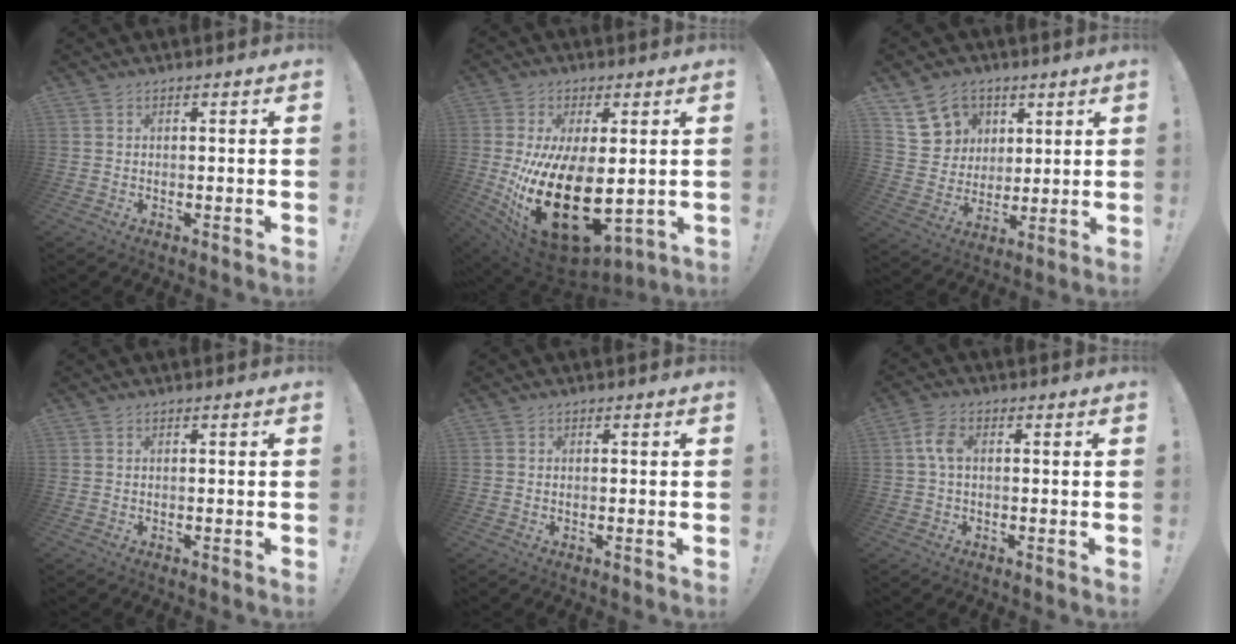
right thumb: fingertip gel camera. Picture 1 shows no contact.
{"total": 25.0, "force": [-2.2, 13.2, 21.2], "torque": [-0.390, -0.016, -0.012]}
{"total": 12.6, "force": [6.8, 10.2, 3.1], "torque": [-0.054, -0.035, 0.142]}
{"total": 0.0}
{"total": 0.5, "force": [-0.1, -0.1, 0.5], "torque": [-0.011, 0.000, -0.002]}
{"total": 5.4, "force": [0.5, 3.1, 4.3], "torque": [-0.095, 0.011, 0.007]}